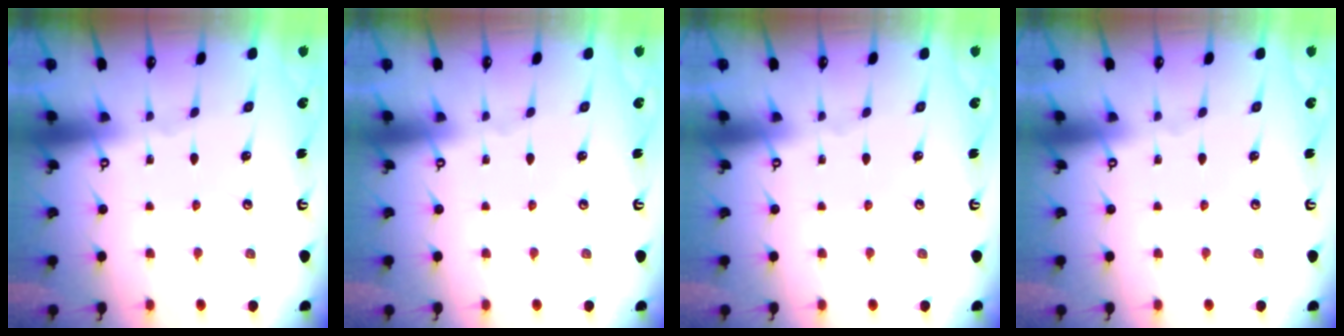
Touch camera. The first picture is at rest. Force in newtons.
{"total": 0.0}
{"total": 0.0}
{"total": 0.0}